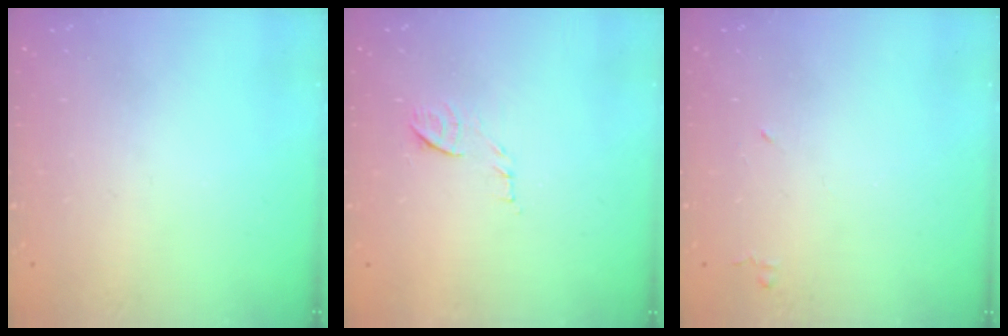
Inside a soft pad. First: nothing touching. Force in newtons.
{"total": 7.8, "press": 7.7, "slide": 0.7}
{"total": 4.0, "press": 3.9, "slide": 0.7}